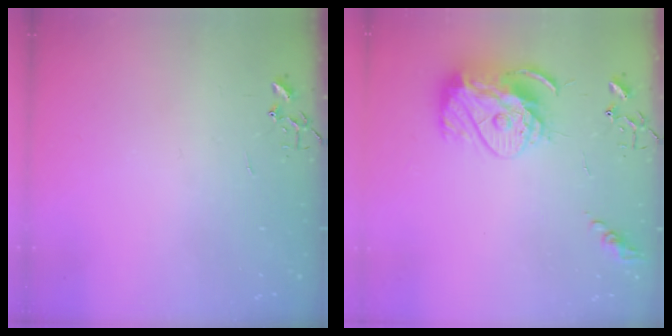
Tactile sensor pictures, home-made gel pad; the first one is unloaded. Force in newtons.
{"total": 14.3, "press": 14.2, "slide": 1.3}